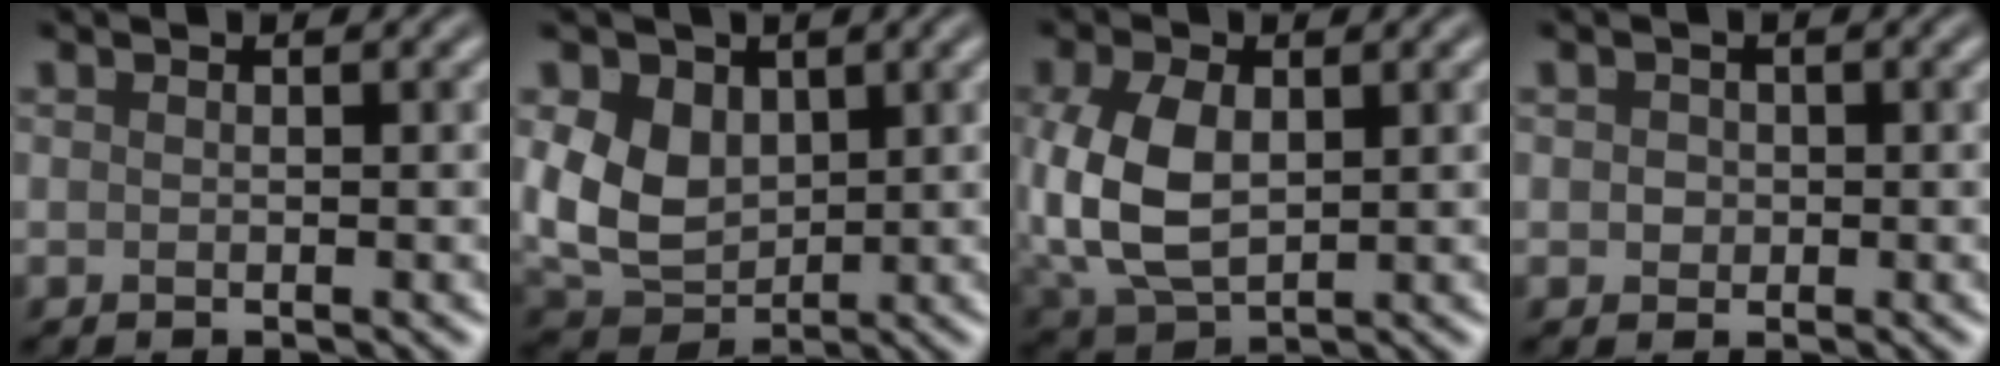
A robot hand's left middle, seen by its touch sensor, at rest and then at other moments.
{"total": 6.6, "force": [1.2, 4.8, 4.3], "torque": [-0.108, 0.000, 0.021]}
{"total": 7.4, "force": [0.3, 4.7, 5.7], "torque": [-0.150, 0.001, 0.011]}
{"total": 1.9, "force": [0.5, 1.5, 0.9], "torque": [-0.001, 0.020, -0.007]}